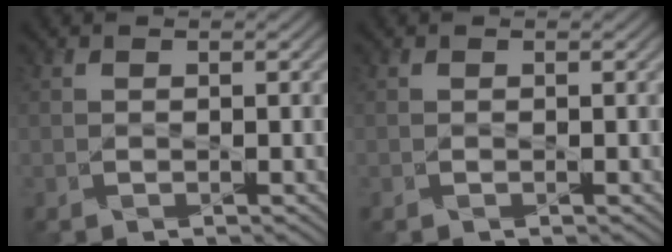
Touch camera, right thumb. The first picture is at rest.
{"total": 0.0}